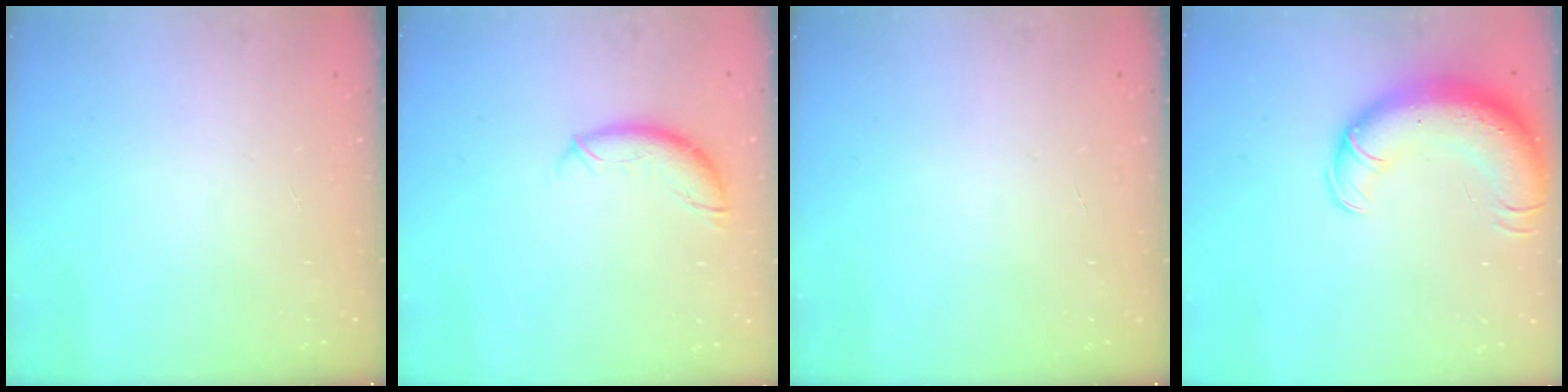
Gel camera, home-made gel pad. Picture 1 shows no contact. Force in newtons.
{"total": 8.2, "press": 8.2, "slide": 0.7}
{"total": 0.0}
{"total": 16.2, "press": 15.7, "slide": 3.9}